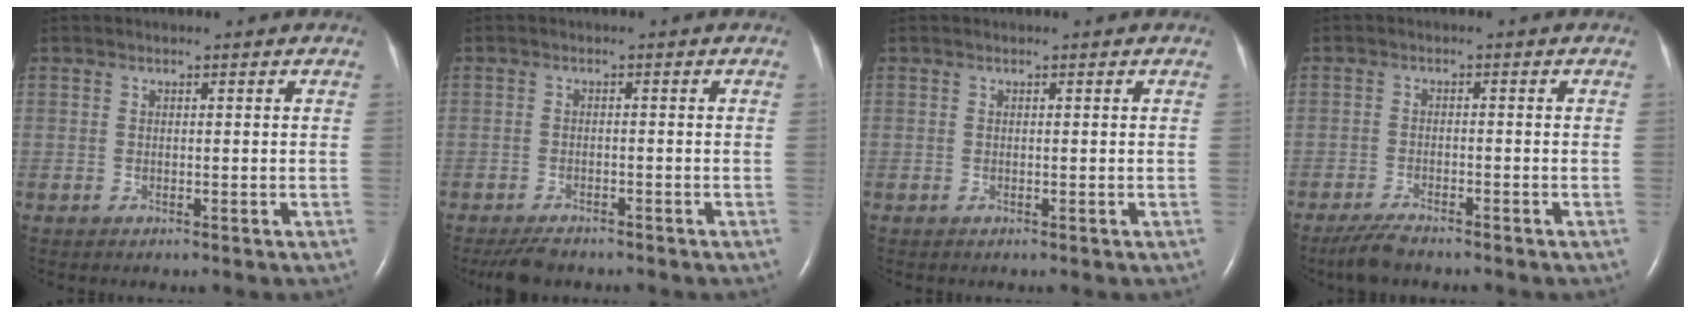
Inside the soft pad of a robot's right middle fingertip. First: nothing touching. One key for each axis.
{"total": 4.0, "fx": -3.5, "fy": 1.3, "fz": 1.5, "tx": -0.031, "ty": -0.009, "tz": -0.056}
{"total": 0.0}
{"total": 4.0, "fx": -3.5, "fy": 0.7, "fz": 2.0, "tx": -0.046, "ty": -0.012, "tz": -0.064}